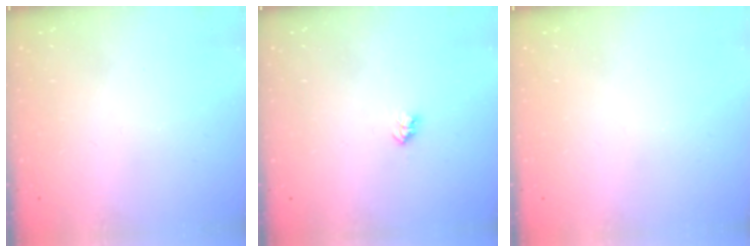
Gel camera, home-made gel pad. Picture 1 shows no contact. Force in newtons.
{"total": 2.7, "press": 2.7, "slide": 0.4}
{"total": 0.0}